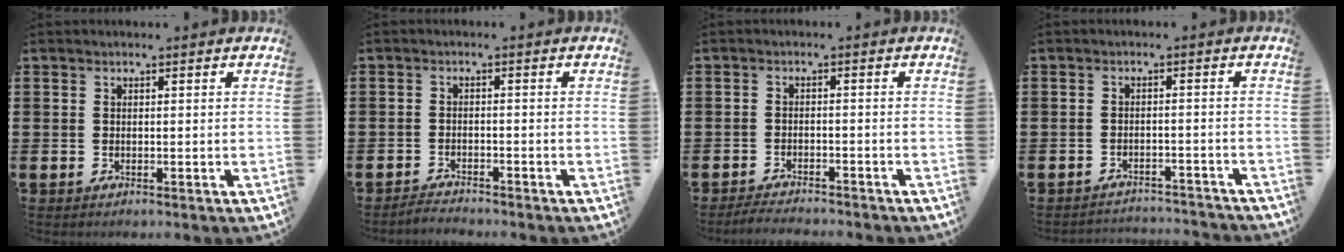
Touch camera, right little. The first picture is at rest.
{"total": 1.6, "force": [-1.6, 0.0, -0.1], "torque": [-0.004, 0.004, -0.034]}
{"total": 2.1, "force": [-2.1, 0.0, 0.2], "torque": [-0.006, 0.004, -0.043]}
{"total": 2.0, "force": [-2.0, 0.0, -0.1], "torque": [-0.004, 0.004, -0.045]}